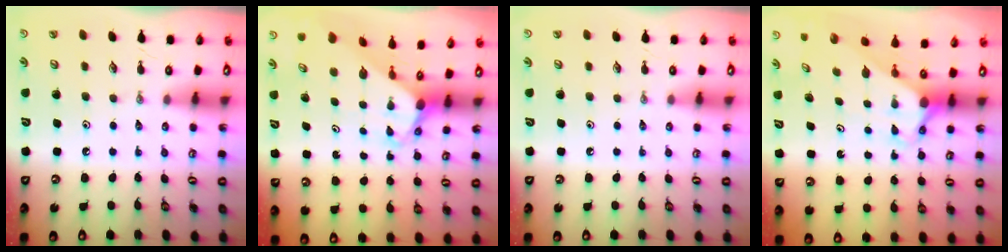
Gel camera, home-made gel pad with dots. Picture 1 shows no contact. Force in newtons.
{"total": 2.9, "press": 2.9, "slide": 0.2}
{"total": 0.0}
{"total": 2.7, "press": 2.7, "slide": 0.0}